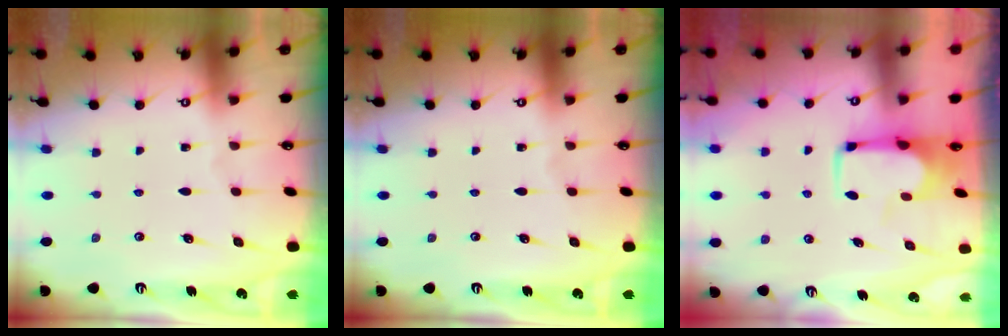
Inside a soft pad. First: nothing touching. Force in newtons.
{"total": 0.0}
{"total": 3.8, "press": 3.8, "slide": 0.4}